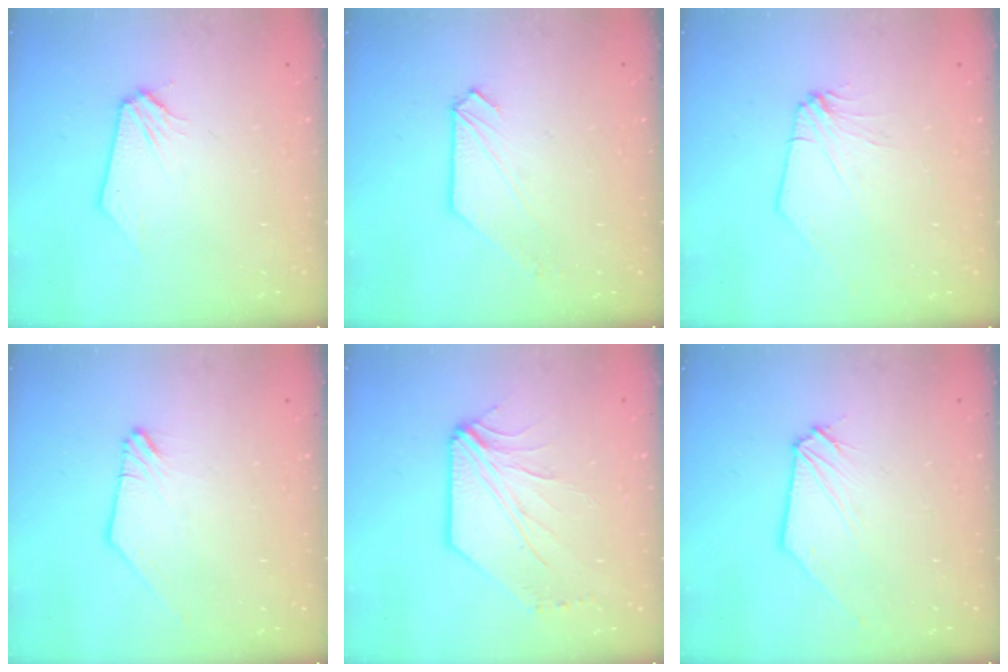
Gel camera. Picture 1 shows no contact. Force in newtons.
{"total": 1.1, "press": 1.1, "slide": 0.1}
{"total": 2.1, "press": 2.1, "slide": 0.2}
{"total": 0.0}
{"total": 6.4, "press": 6.3, "slide": 0.9}
{"total": 0.0}